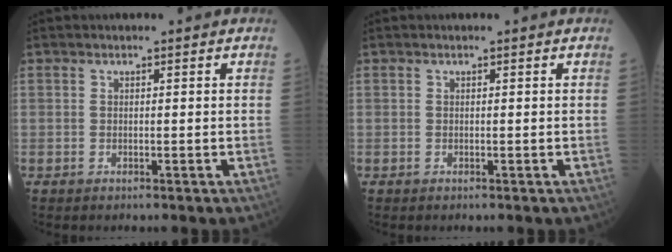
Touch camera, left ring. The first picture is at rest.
{"total": 0.0}